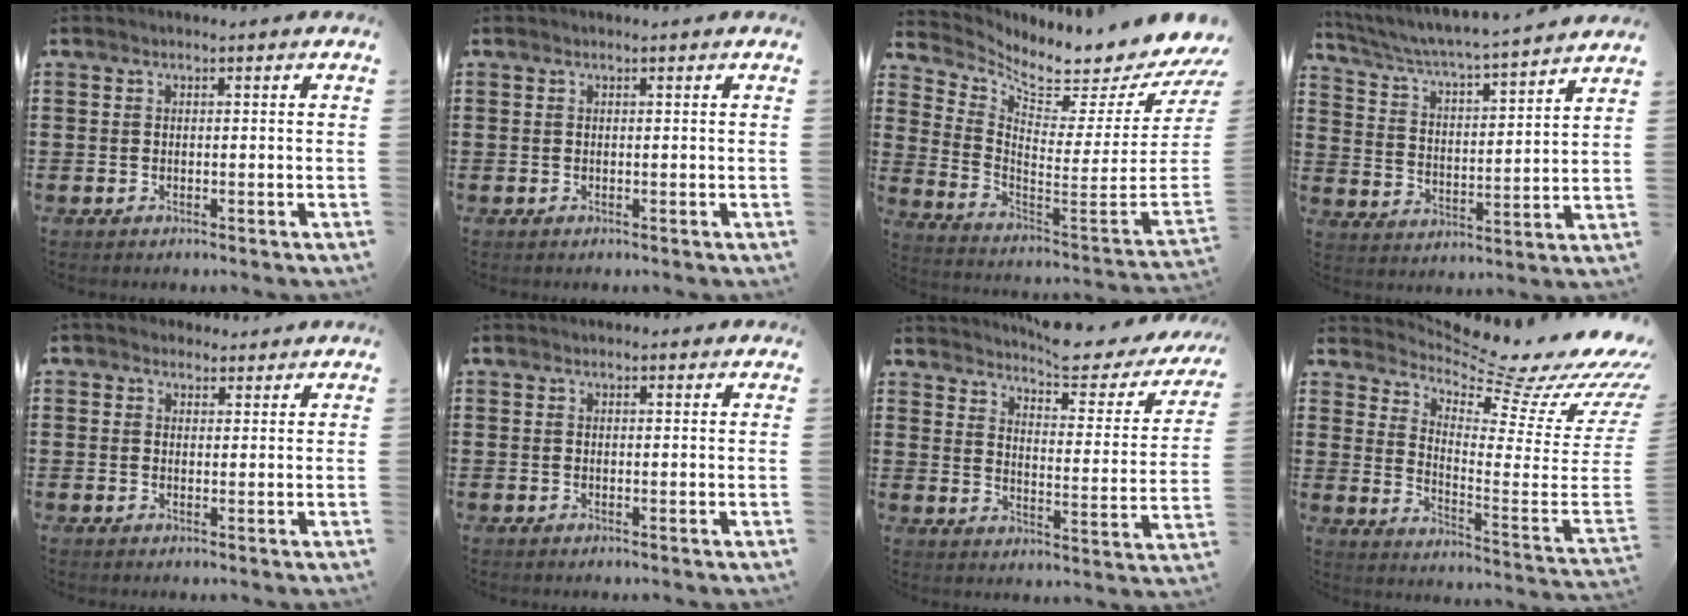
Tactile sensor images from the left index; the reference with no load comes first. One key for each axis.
{"total": 0.0}
{"total": 5.1, "fx": 4.8, "fy": 0.1, "fz": 2.0, "tx": -0.057, "ty": -0.072, "tz": 0.069}
{"total": 4.1, "fx": 3.8, "fy": -0.3, "fz": 1.5, "tx": -0.050, "ty": -0.036, "tz": 0.054}
{"total": 2.4, "fx": 1.8, "fy": 1.5, "fz": 0.2, "tx": -0.003, "ty": 0.005, "tz": 0.033}
{"total": 1.0, "fx": 0.9, "fy": 0.4, "fz": 0.2, "tx": -0.006, "ty": 0.004, "tz": 0.017}
{"total": 6.3, "fx": 5.9, "fy": 0.5, "fz": 2.4, "tx": -0.060, "ty": -0.037, "tz": 0.097}
{"total": 9.0, "fx": 8.0, "fy": 1.1, "fz": 4.0, "tx": -0.089, "ty": -0.085, "tz": 0.125}